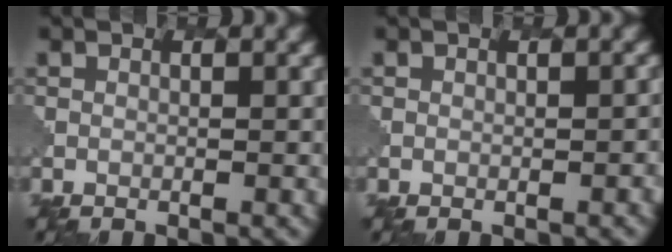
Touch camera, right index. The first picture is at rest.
{"total": 2.2, "force": [-0.7, 1.5, 1.4], "torque": [-0.005, 0.001, 0.001]}